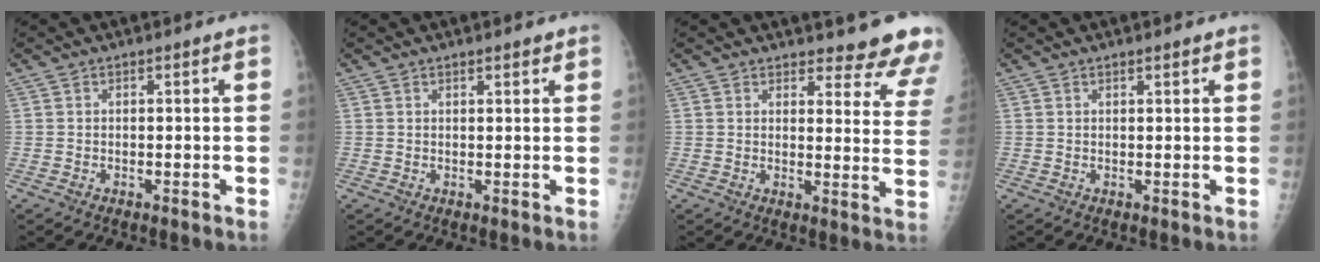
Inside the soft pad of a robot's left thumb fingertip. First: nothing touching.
{"total": 1.5, "force": [1.2, 0.3, 0.9], "torque": [-0.011, -0.007, 0.018]}
{"total": 13.1, "force": [12.5, 2.6, 2.9], "torque": [0.011, -0.107, 0.121]}
{"total": 1.1, "force": [0.9, 0.2, 0.7], "torque": [-0.008, -0.005, 0.015]}